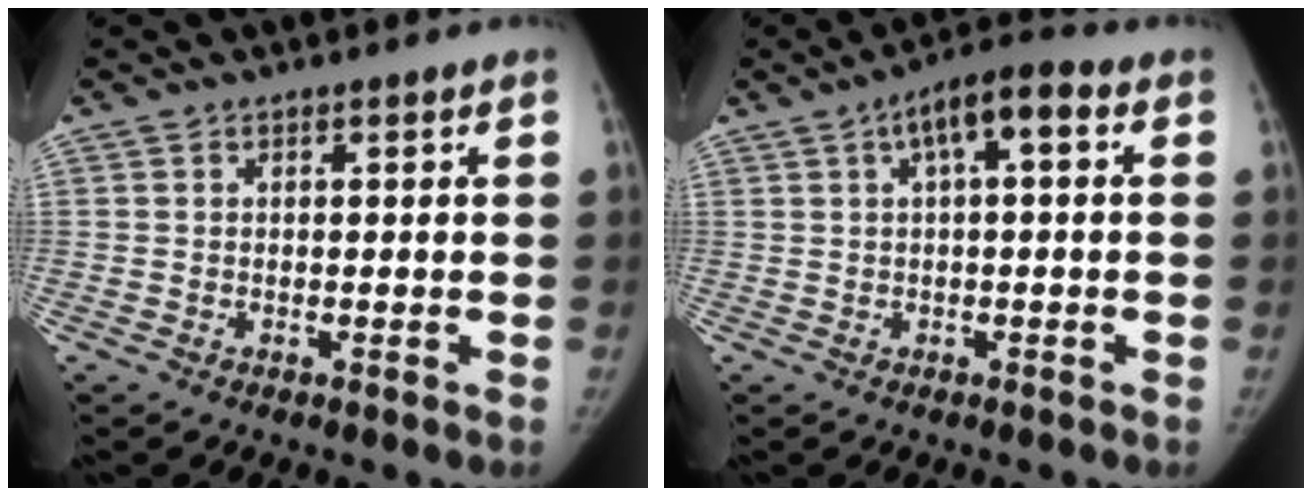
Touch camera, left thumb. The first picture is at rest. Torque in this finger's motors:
{"motor_torque": [2.59, 2.42, 0.66, 0.34, 0.20]}